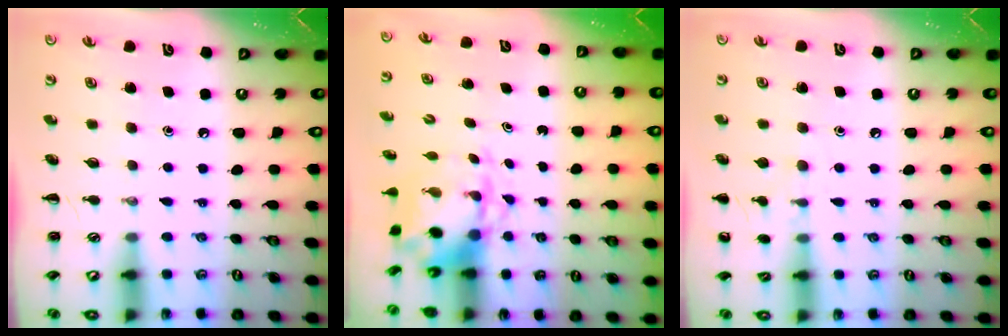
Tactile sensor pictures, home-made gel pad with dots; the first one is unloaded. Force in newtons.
{"total": 4.3, "press": 4.2, "slide": 0.9}
{"total": 7.3, "press": 7.1, "slide": 1.9}